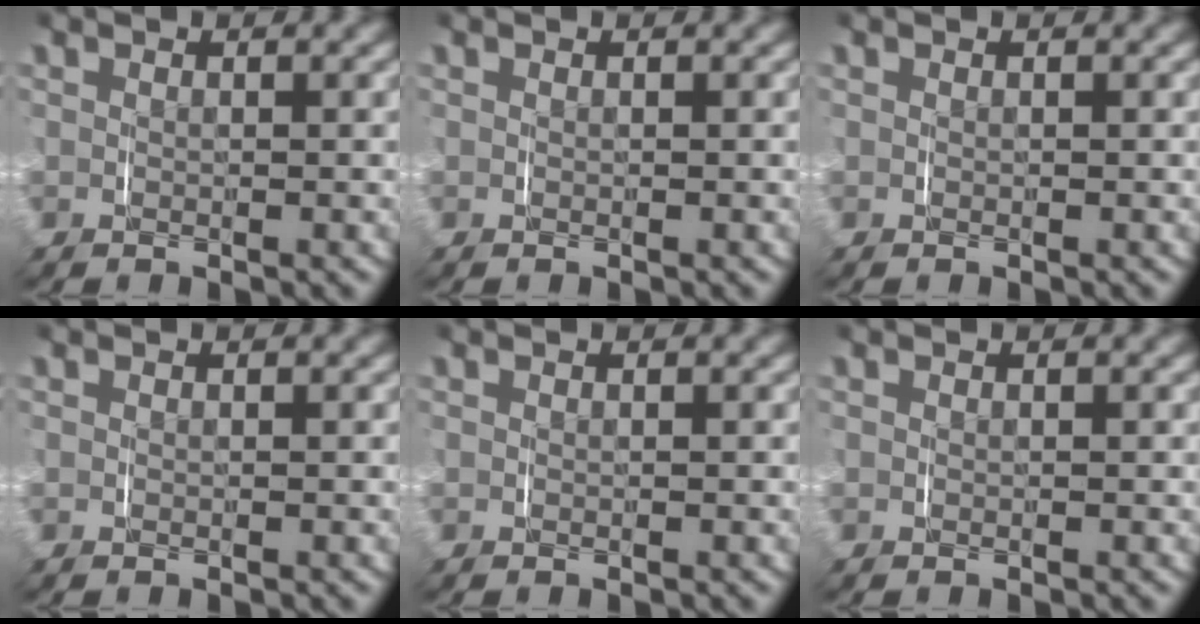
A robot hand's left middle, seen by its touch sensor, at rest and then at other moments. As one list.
[{"total": 0.0}, {"total": 0.0}, {"total": 0.0}, {"total": 0.0}, {"total": 0.0}]